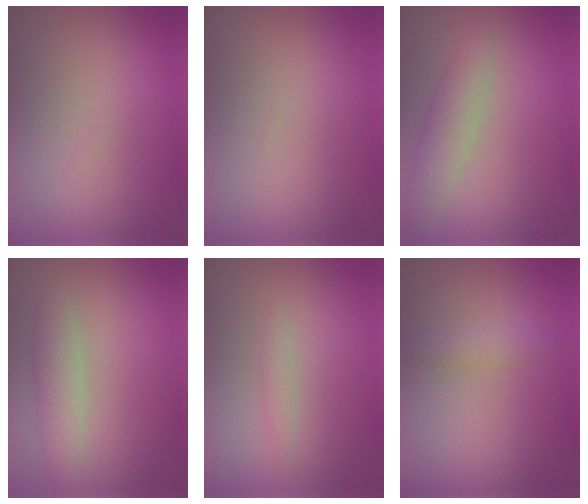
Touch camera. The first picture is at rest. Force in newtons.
{"total": 0.0}
{"total": 2.9, "press": 2.9, "slide": 0.1}
{"total": 2.6, "press": 2.6, "slide": 0.1}
{"total": 1.0, "press": 1.0, "slide": 0.0}
{"total": 1.6, "press": 1.6, "slide": 0.1}